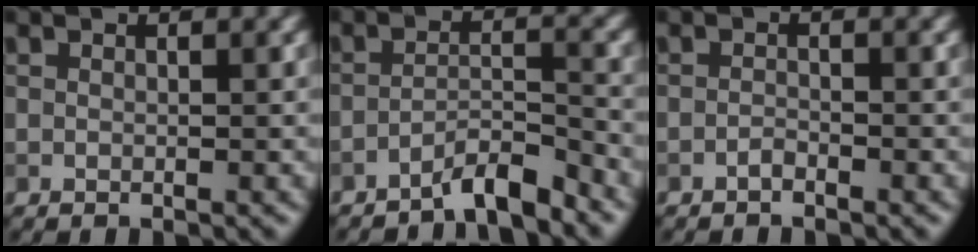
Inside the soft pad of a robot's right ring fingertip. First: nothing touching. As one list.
[{"total": 3.6, "force": [-3.1, 0.4, 1.8], "torque": [-0.026, 0.009, -0.062]}, {"total": 0.7, "force": [-0.6, 0.2, 0.3], "torque": [-0.005, 0.002, -0.013]}]